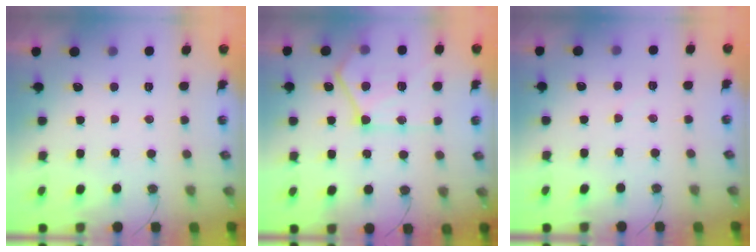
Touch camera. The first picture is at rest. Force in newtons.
{"total": 15.7, "press": 15.7, "slide": 1.3}
{"total": 2.9, "press": 2.9, "slide": 0.5}